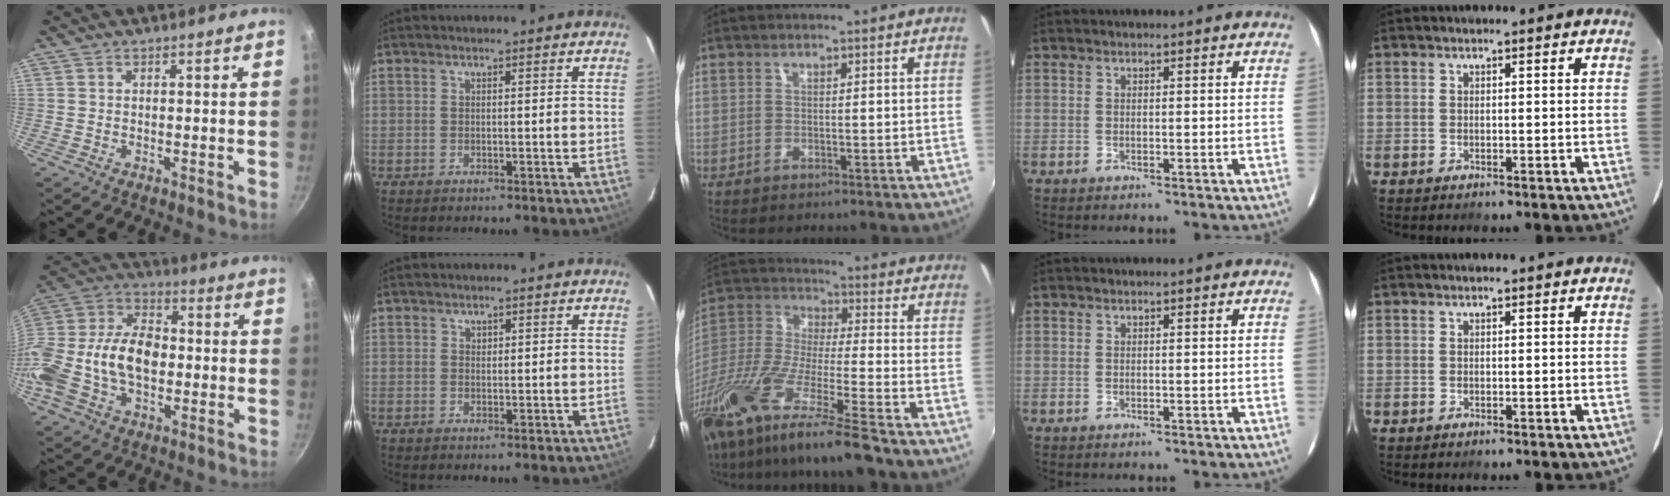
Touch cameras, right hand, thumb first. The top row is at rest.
{"thumb": {"total": 21.5, "force": [-2.5, 14.2, 15.9], "torque": [-0.301, 0.050, -0.056]}, "index": {"total": 0.7, "force": [0.4, 0.5, 0.1], "torque": [0.003, 0.005, 0.009]}, "middle": {"total": 20.5, "force": [-15.8, -0.1, 13.0], "torque": [-0.245, -0.045, -0.296]}}